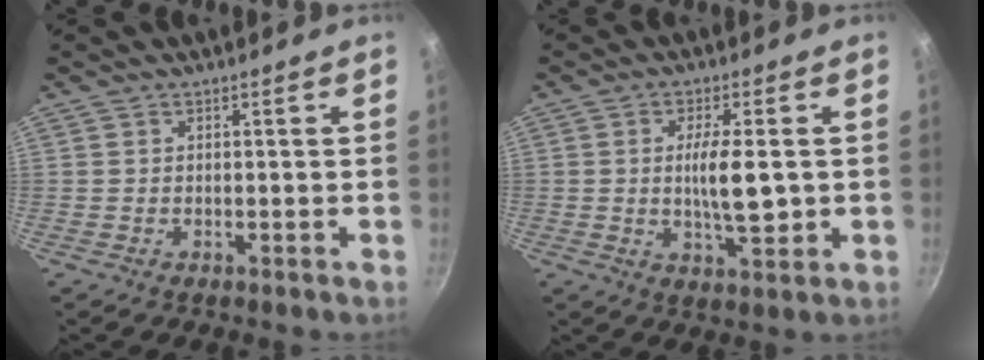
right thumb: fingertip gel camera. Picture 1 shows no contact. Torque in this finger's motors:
{"motor_torque": [2.34, 2.64, 0.91, -0.17, 0.22]}